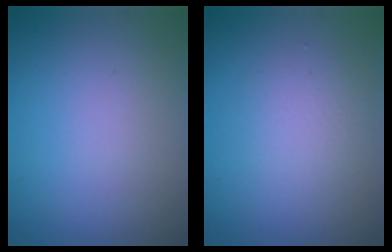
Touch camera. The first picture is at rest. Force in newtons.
{"total": 2.2, "press": 2.2, "slide": 0.1}